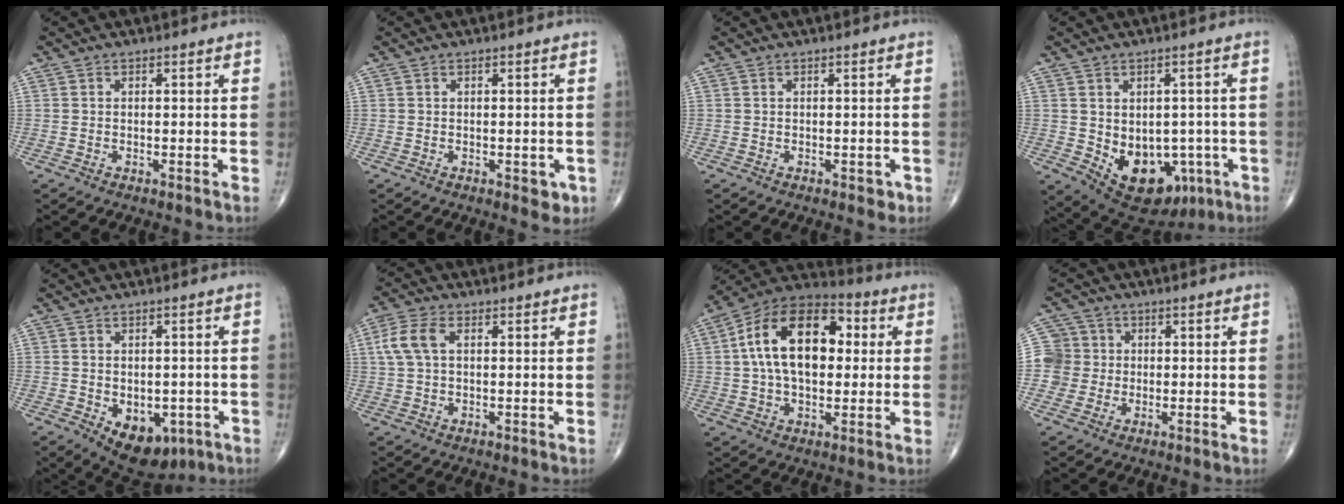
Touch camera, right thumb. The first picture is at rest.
{"total": 2.9, "force": [-0.9, 1.6, 2.3], "torque": [-0.010, -0.001, -0.008]}
{"total": 1.5, "force": [-0.4, 1.0, 1.1], "torque": [-0.006, -0.001, -0.004]}
{"total": 13.8, "force": [-3.8, 9.7, 9.1], "torque": [-0.095, 0.011, -0.028]}
{"total": 10.6, "force": [-4.1, 6.8, 6.9], "torque": [-0.072, 0.006, -0.043]}
{"total": 6.0, "force": [1.3, 3.4, 4.8], "torque": [-0.118, 0.015, 0.025]}
{"total": 19.6, "force": [3.0, 11.8, 15.4], "torque": [-0.243, 0.025, 0.042]}
{"total": 6.4, "force": [0.0, 6.4, 0.4], "torque": [0.019, 0.013, -0.008]}